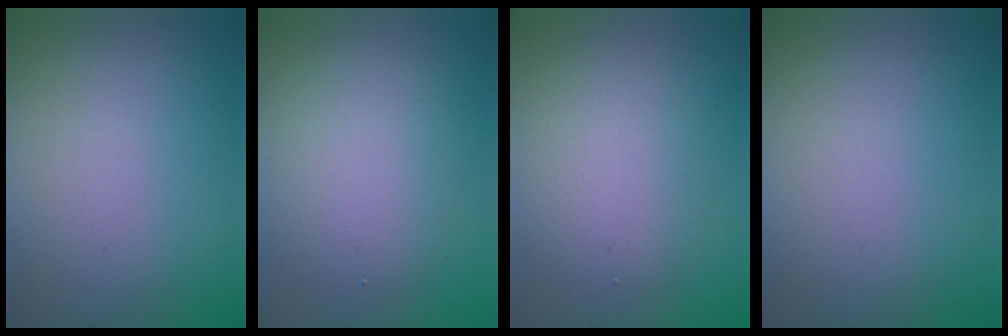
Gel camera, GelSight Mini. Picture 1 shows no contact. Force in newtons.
{"total": 4.7, "press": 4.7, "slide": 0.3}
{"total": 3.8, "press": 3.8, "slide": 0.4}
{"total": 0.0}